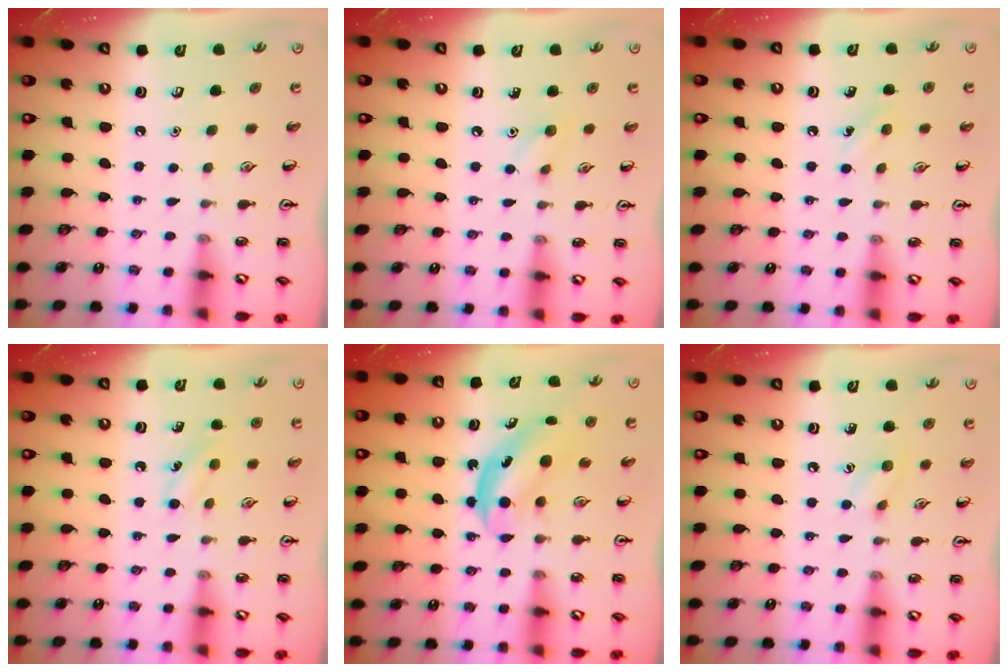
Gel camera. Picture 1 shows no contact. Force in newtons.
{"total": 5.1, "press": 4.8, "slide": 1.7}
{"total": 5.4, "press": 5.1, "slide": 1.7}
{"total": 7.0, "press": 6.7, "slide": 2.3}
{"total": 5.3, "press": 5.2, "slide": 0.9}
{"total": 5.3, "press": 5.2, "slide": 1.1}